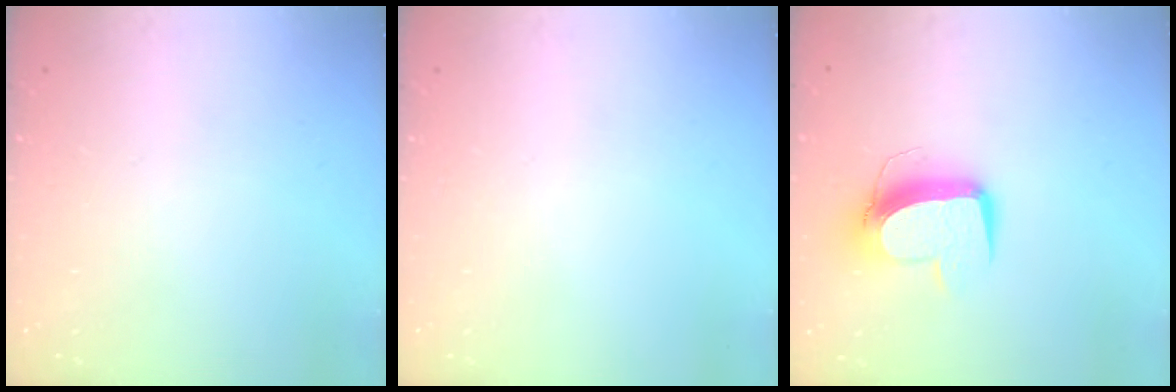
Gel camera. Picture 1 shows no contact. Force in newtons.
{"total": 0.0}
{"total": 11.1, "press": 11.0, "slide": 1.4}